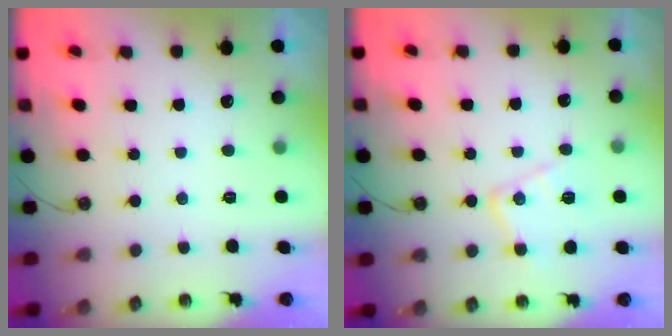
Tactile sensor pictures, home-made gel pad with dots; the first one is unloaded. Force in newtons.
{"total": 13.0, "press": 13.0, "slide": 0.9}